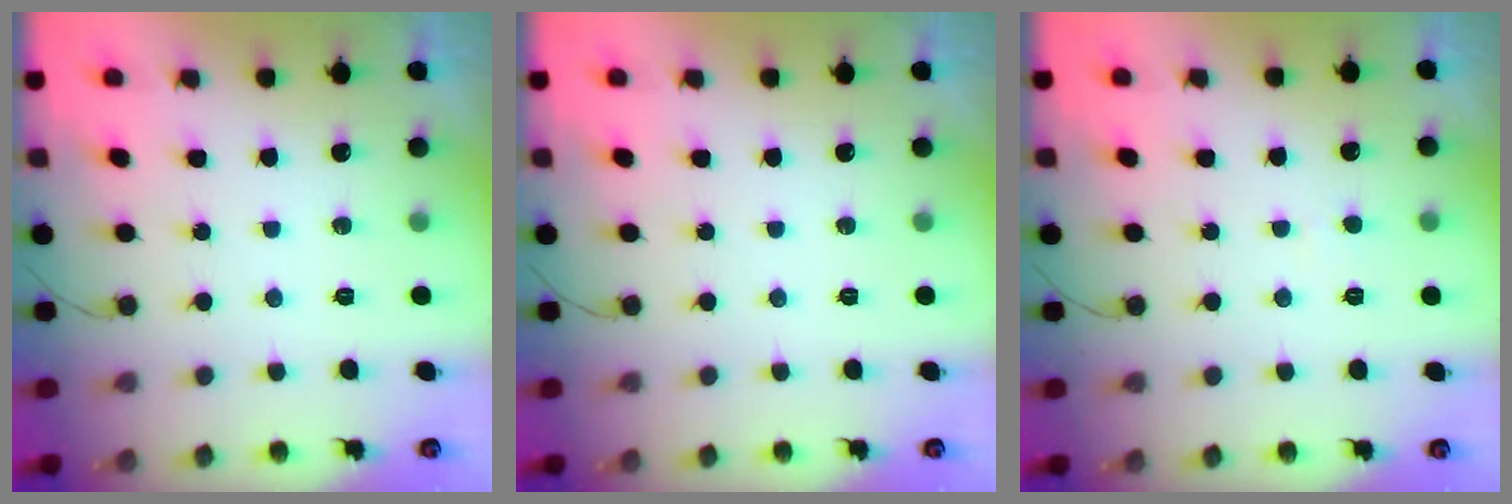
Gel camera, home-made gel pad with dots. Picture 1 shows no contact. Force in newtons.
{"total": 0.0}
{"total": 1.7, "press": 1.7, "slide": 0.1}